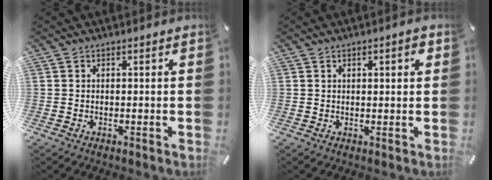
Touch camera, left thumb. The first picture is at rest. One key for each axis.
{"total": 2.2, "fx": 0.9, "fy": 0.7, "fz": 1.8, "tx": -0.029, "ty": 0.001, "tz": 0.012}